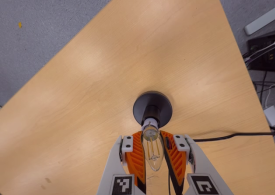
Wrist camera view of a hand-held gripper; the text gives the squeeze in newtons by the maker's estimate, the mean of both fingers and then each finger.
{"total": 16.2, "left": 15.2, "right": 17.1}